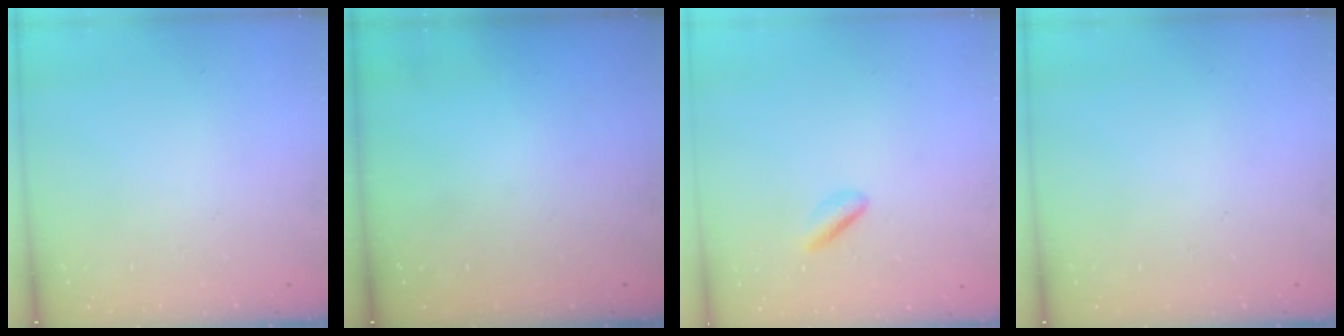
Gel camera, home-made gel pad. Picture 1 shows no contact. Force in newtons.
{"total": 0.0}
{"total": 1.6, "press": 1.3, "slide": 0.8}
{"total": 0.0}